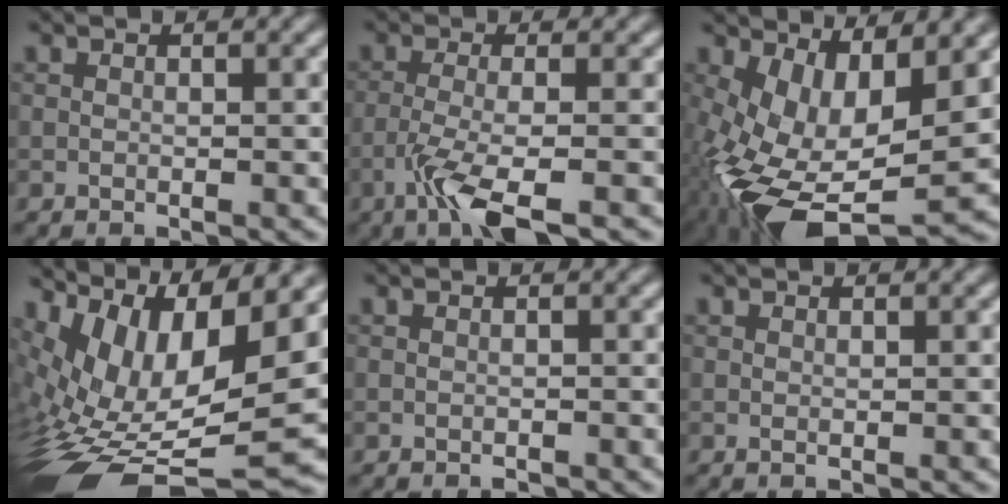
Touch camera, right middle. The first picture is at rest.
{"total": 4.0, "force": [-2.5, 0.4, 3.1], "torque": [-0.070, 0.007, -0.047]}
{"total": 9.9, "force": [-2.4, 4.7, 8.4], "torque": [-0.192, -0.010, -0.021]}
{"total": 13.2, "force": [0.0, 5.3, 12.1], "torque": [-0.231, 0.002, 0.030]}
{"total": 0.8, "force": [-0.7, -0.2, -0.3], "torque": [-0.005, 0.010, -0.005]}
{"total": 0.0}